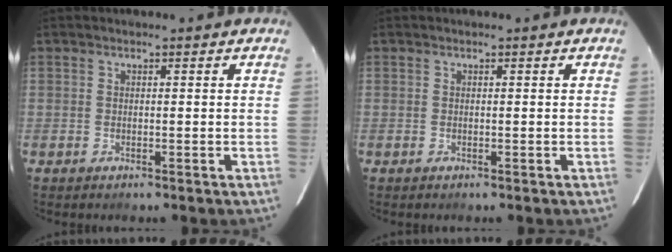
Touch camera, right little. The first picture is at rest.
{"total": 0.0}